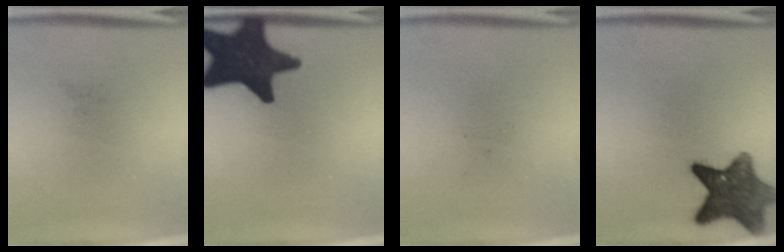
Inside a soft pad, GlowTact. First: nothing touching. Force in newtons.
{"total": 18.7}
{"total": 0.0}
{"total": 9.7}